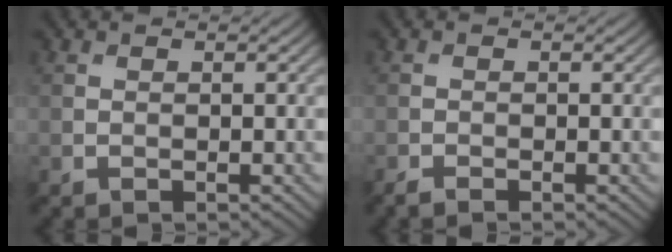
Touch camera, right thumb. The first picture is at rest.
{"total": 1.1, "force": [-1.0, 0.1, 0.5], "torque": [-0.011, -0.004, -0.023]}